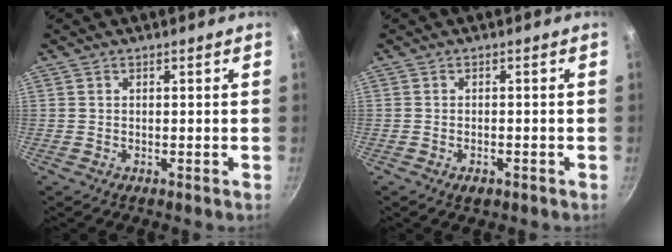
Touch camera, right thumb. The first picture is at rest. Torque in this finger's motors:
{"motor_torque": [-0.94, -0.13, -0.59, 0.33, 0.05]}